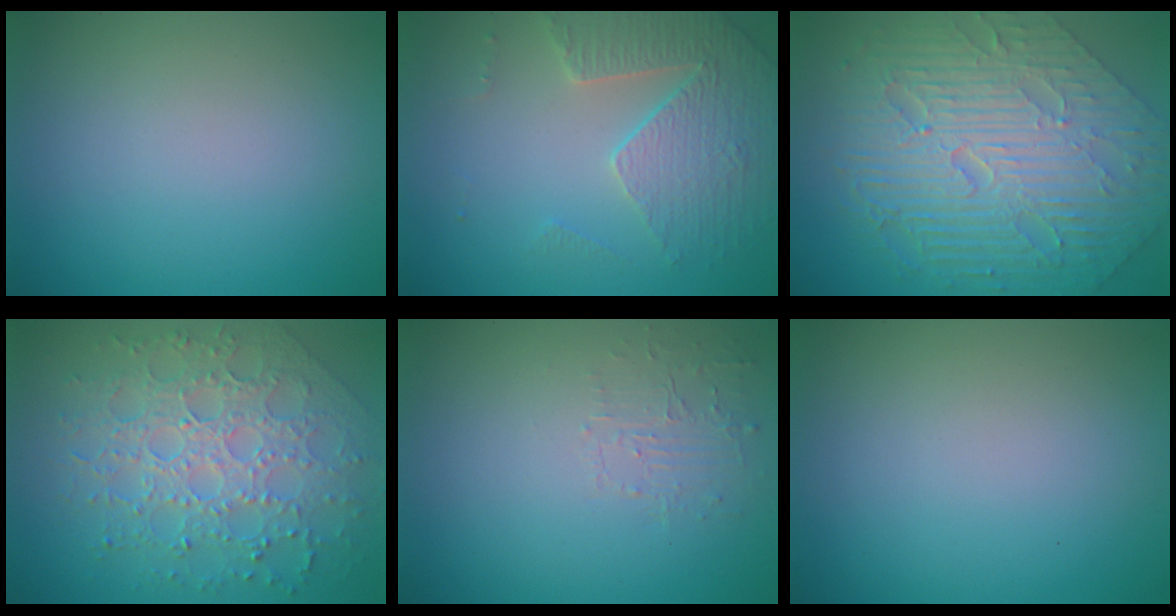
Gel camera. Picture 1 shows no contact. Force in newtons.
{"total": 3.7, "press": 3.6, "slide": 0.8}
{"total": 11.2, "press": 7.3, "slide": 8.4}
{"total": 8.0, "press": 5.6, "slide": 5.7}
{"total": 1.5, "press": 0.1, "slide": 1.5}
{"total": 0.0}